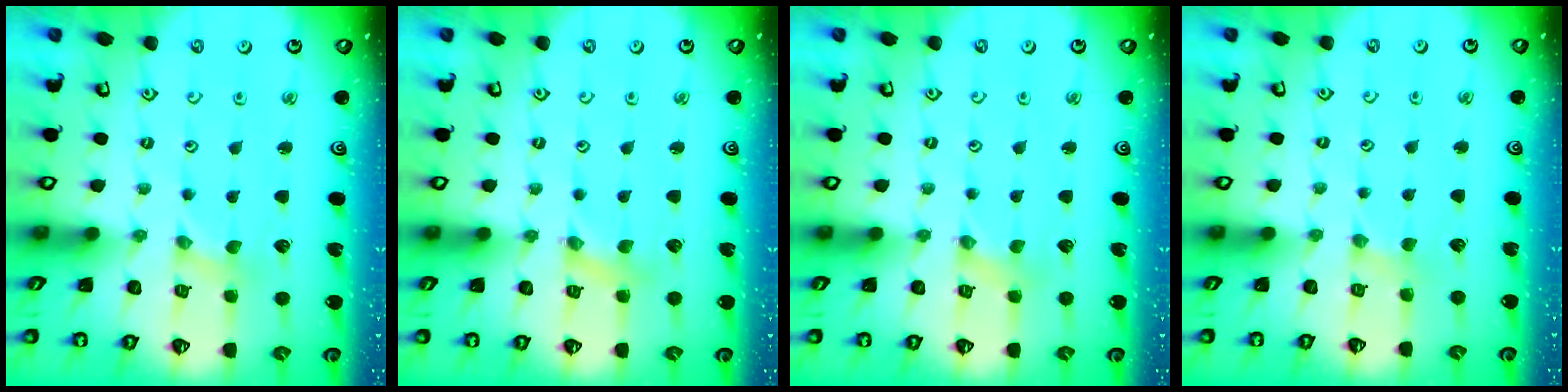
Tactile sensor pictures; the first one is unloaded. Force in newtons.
{"total": 2.5, "press": 2.4, "slide": 0.3}
{"total": 0.0}
{"total": 1.7, "press": 1.6, "slide": 0.4}